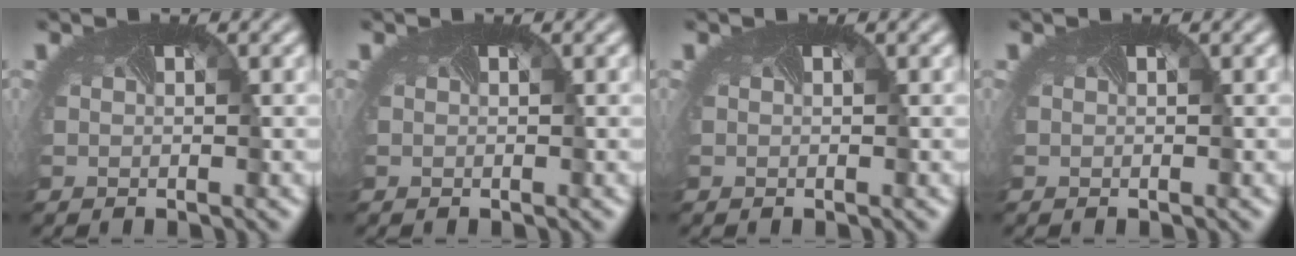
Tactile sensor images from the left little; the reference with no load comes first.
{"total": 0.0}
{"total": 0.0}
{"total": 0.0}